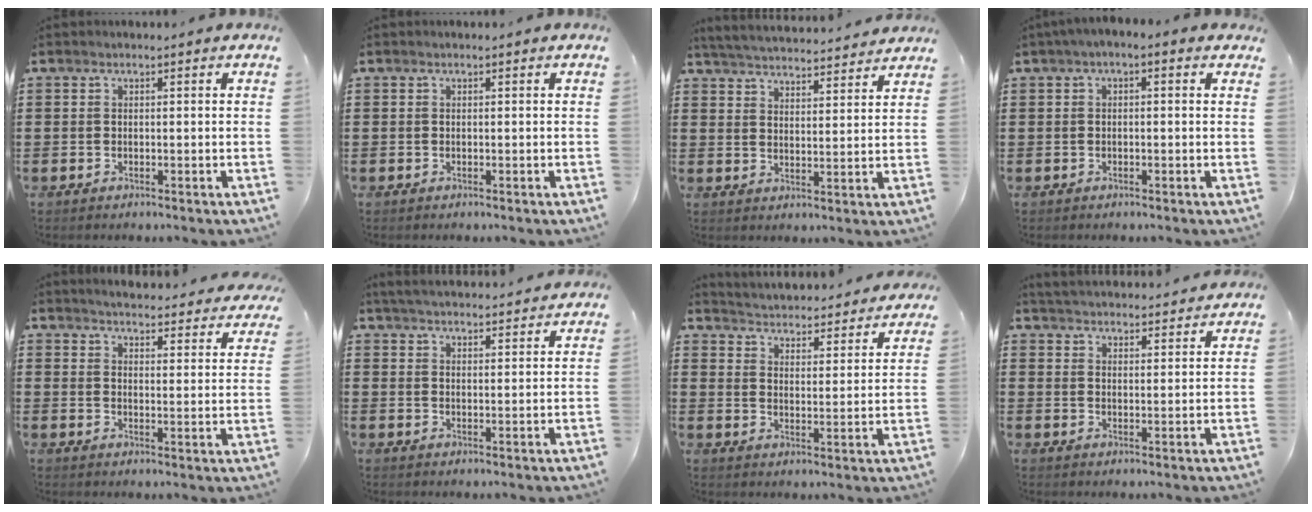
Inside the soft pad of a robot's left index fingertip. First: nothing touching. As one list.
[{"total": 0.0}, {"total": 4.6, "force": [4.6, -0.3, 0.5], "torque": [-0.028, -0.032, 0.079]}, {"total": 1.4, "force": [-0.6, 0.5, 1.1], "torque": [-0.019, 0.002, -0.014]}, {"total": 4.1, "force": [4.1, -0.4, 0.4], "torque": [-0.020, -0.036, 0.066]}, {"total": 4.1, "force": [4.0, 0.0, 0.8], "torque": [-0.027, -0.017, 0.073]}, {"total": 3.5, "force": [3.5, -0.4, -0.4], "torque": [-0.017, -0.037, 0.053]}, {"total": 3.8, "force": [3.8, -0.1, 0.0], "torque": [-0.014, -0.021, 0.069]}]